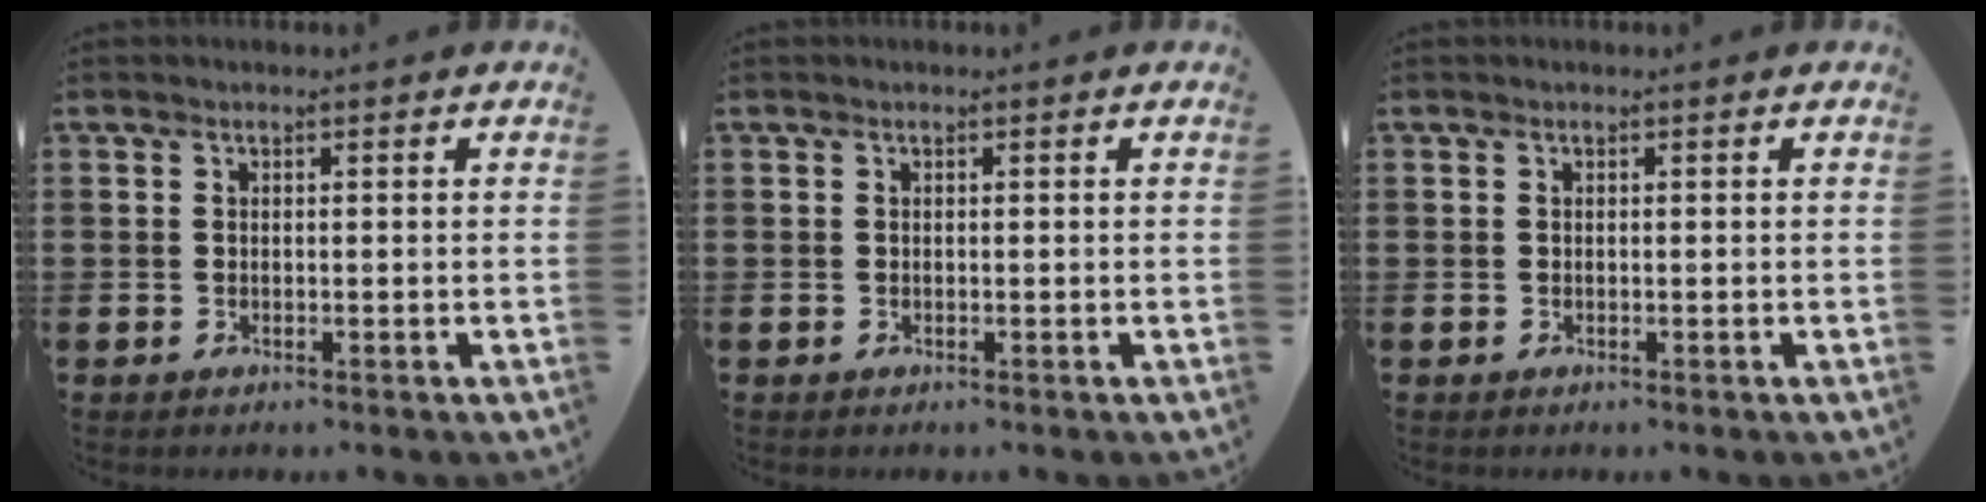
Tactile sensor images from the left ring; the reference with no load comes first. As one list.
[{"total": 0.0}, {"total": 0.0}]